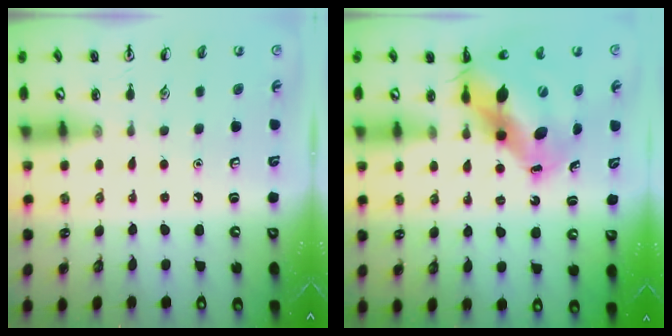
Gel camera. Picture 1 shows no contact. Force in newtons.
{"total": 12.8, "press": 12.4, "slide": 3.4}